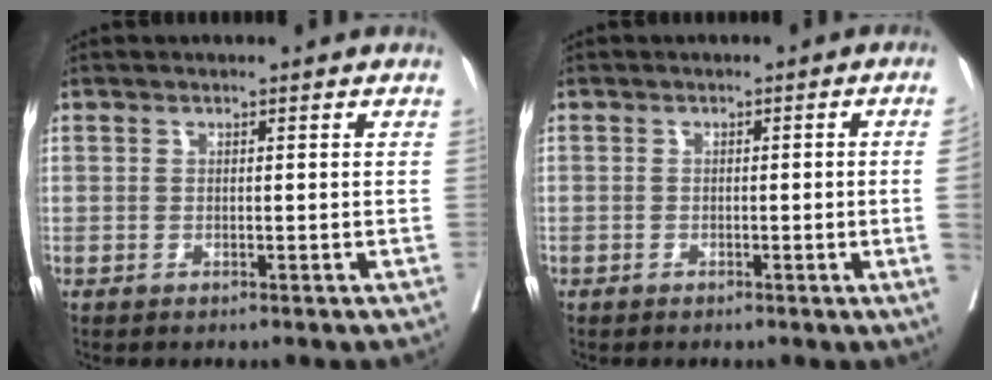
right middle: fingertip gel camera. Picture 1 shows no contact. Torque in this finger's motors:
{"motor_torque": [0.28, -0.24, -0.77, -0.21]}